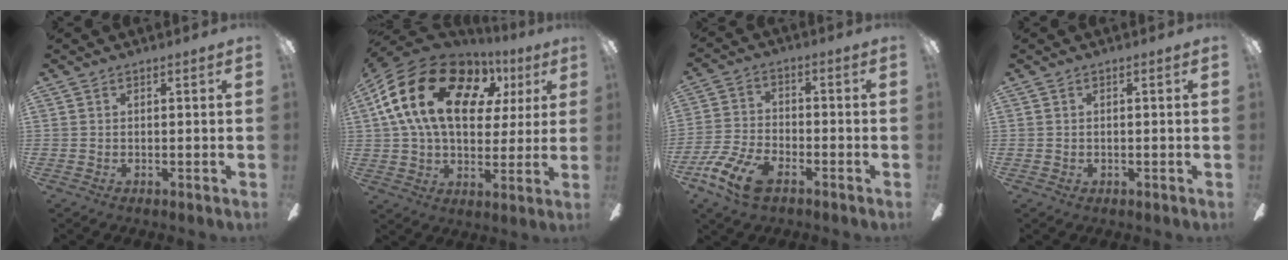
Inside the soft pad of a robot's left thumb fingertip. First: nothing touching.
{"total": 23.0, "force": [7.3, 14.9, 15.8], "torque": [-0.307, -0.007, 0.125]}
{"total": 11.8, "force": [-6.8, 5.9, 7.5], "torque": [-0.168, 0.029, -0.130]}
{"total": 0.8, "force": [-0.3, 0.7, 0.3], "torque": [-0.006, 0.004, -0.008]}